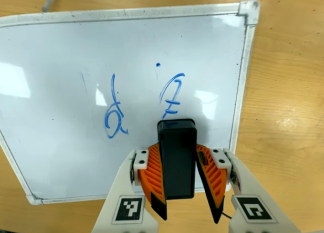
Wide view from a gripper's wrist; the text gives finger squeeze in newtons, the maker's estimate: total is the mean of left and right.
{"total": 7.9, "left": 8.9, "right": 7.0}